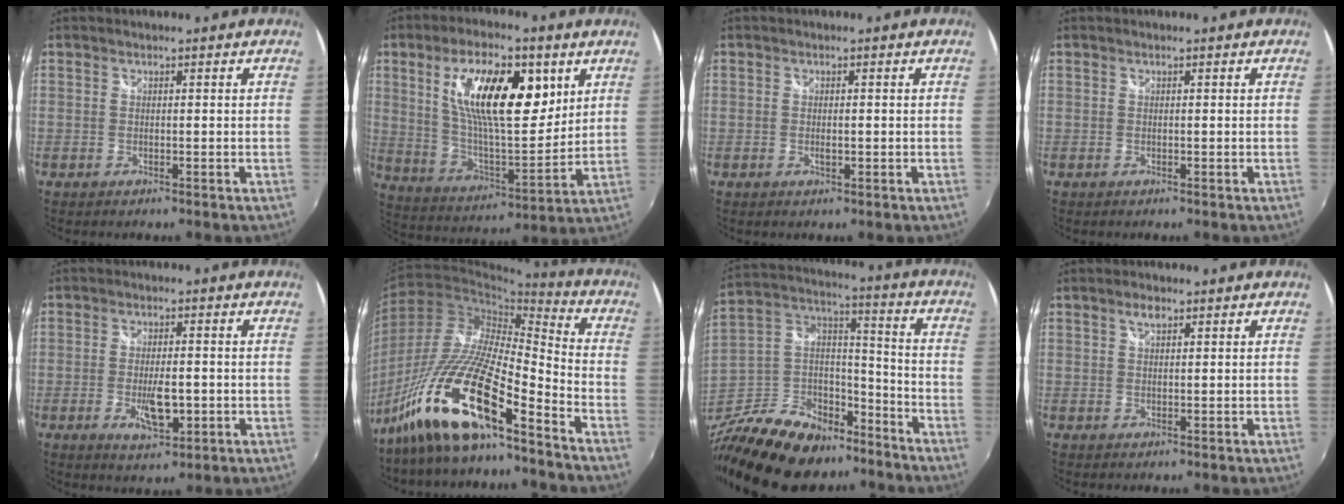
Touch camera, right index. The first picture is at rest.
{"total": 19.5, "force": [7.3, 7.6, 16.4], "torque": [-0.284, 0.005, 0.132]}
{"total": 1.3, "force": [-0.2, 0.7, 1.1], "torque": [-0.018, -0.002, -0.003]}
{"total": 0.0}
{"total": 6.4, "force": [-1.7, 2.4, 5.7], "torque": [-0.107, -0.011, -0.026]}
{"total": 17.3, "force": [-12.1, 2.7, 12.1], "torque": [-0.246, -0.003, -0.246]}
{"total": 25.4, "force": [-17.5, 13.6, 12.3], "torque": [-0.283, 0.035, -0.277]}
{"total": 1.7, "force": [1.0, 0.8, 1.1], "torque": [-0.019, 0.005, 0.017]}